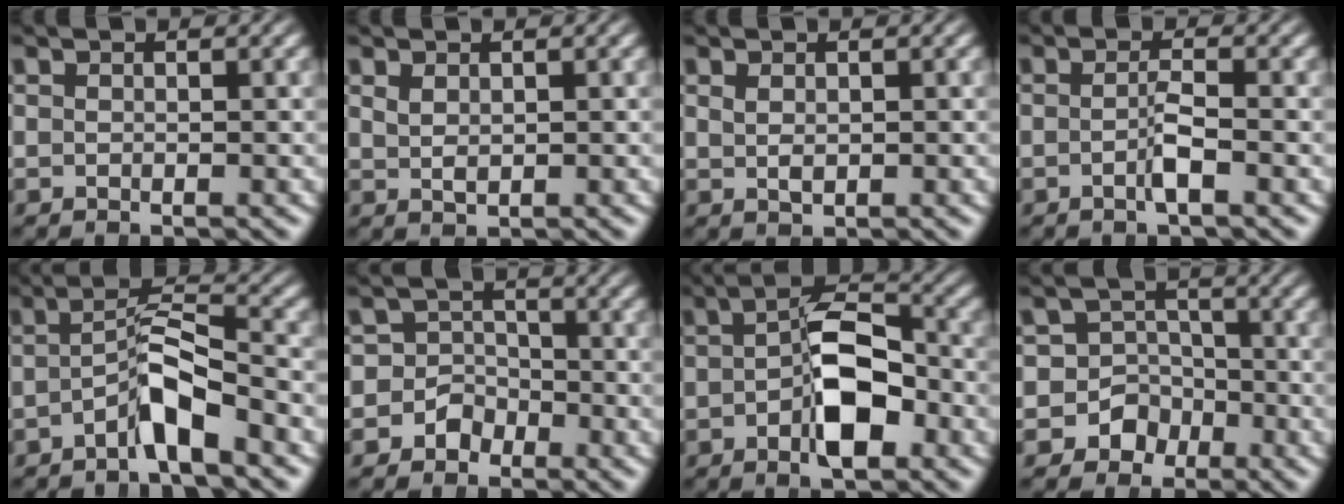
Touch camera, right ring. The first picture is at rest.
{"total": 0.8, "force": [0.7, 0.0, 0.5], "torque": [-0.014, -0.010, 0.023]}
{"total": 0.6, "force": [0.3, -0.2, 0.5], "torque": [-0.014, -0.011, 0.016]}
{"total": 1.8, "force": [-0.9, 0.0, 1.5], "torque": [-0.033, -0.004, -0.018]}
{"total": 3.5, "force": [-1.5, 1.0, 3.0], "torque": [-0.061, -0.003, -0.024]}
{"total": 5.0, "force": [-1.8, 4.5, 0.9], "torque": [-0.035, -0.013, -0.035]}
{"total": 6.3, "force": [-1.3, 3.0, 5.3], "torque": [-0.082, -0.008, -0.023]}
{"total": 8.5, "force": [-2.7, 7.8, 1.9], "torque": [-0.073, -0.039, -0.043]}